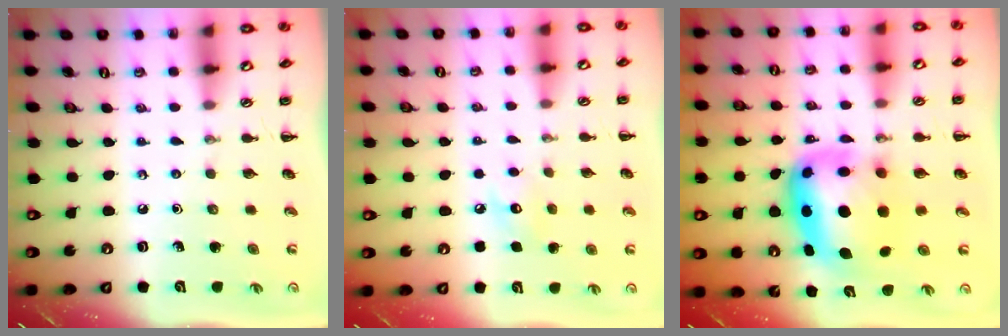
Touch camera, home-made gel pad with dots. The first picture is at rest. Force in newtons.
{"total": 5.9, "press": 5.8, "slide": 1.3}
{"total": 11.2, "press": 10.8, "slide": 3.1}